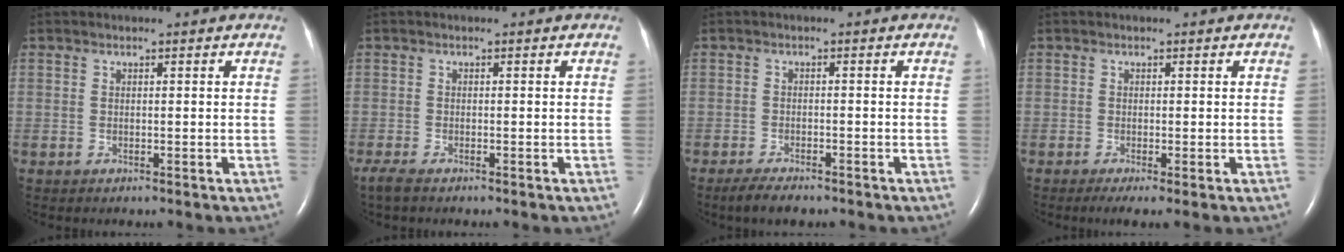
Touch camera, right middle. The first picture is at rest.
{"total": 2.3, "force": [-1.8, 0.5, 1.4], "torque": [-0.037, -0.010, -0.032]}
{"total": 3.7, "force": [-2.9, 0.9, 2.1], "torque": [-0.045, -0.008, -0.046]}
{"total": 2.2, "force": [-1.0, 0.2, 2.0], "torque": [-0.037, -0.010, -0.017]}